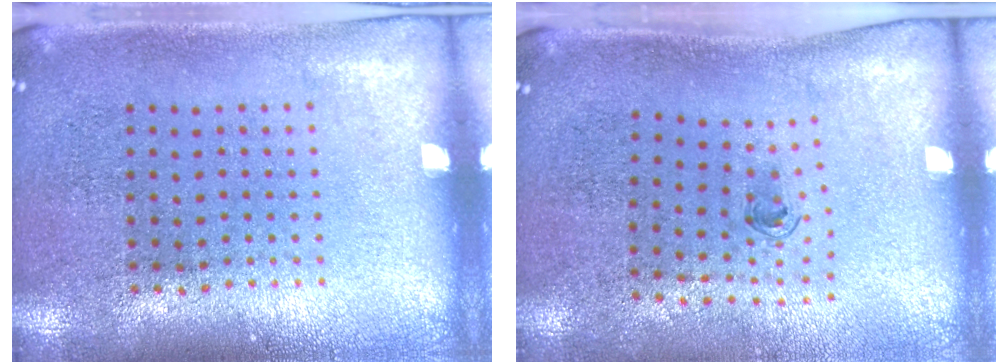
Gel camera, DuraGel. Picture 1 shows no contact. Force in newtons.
{"total": 0.6, "press": 0.3, "slide": 0.6}